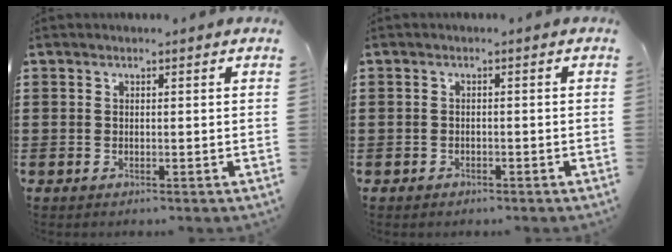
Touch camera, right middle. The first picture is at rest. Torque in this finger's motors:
{"motor_torque": [0.37, 0.48, -0.15, -0.08]}